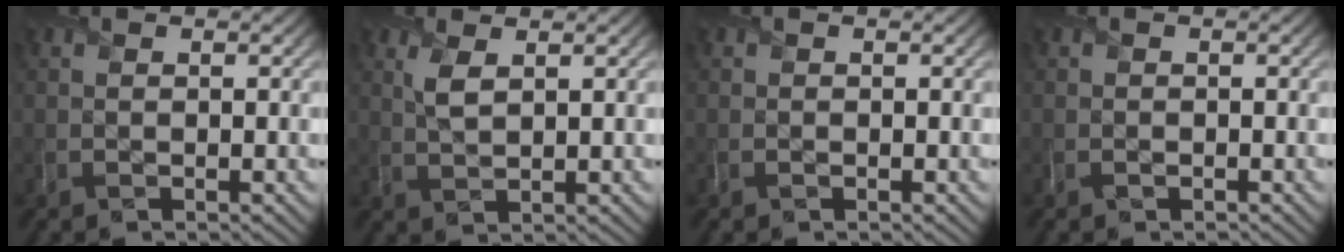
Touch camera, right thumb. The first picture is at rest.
{"total": 2.8, "force": [1.3, 1.1, 2.2], "torque": [-0.058, 0.000, 0.029]}
{"total": 0.0}
{"total": 0.7, "force": [-0.4, 0.5, 0.1], "torque": [-0.002, -0.007, -0.007]}